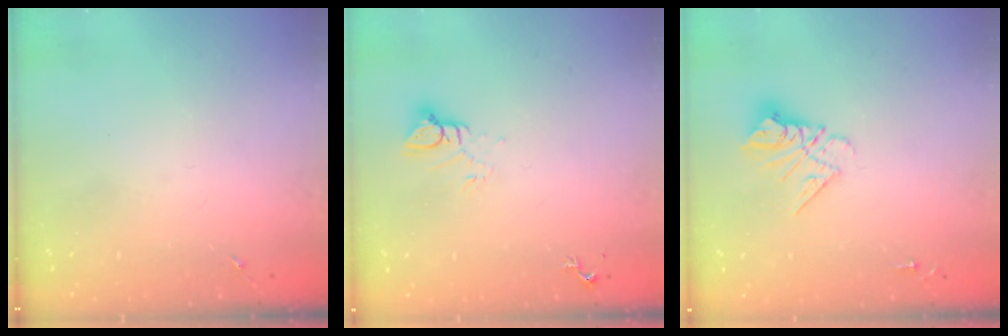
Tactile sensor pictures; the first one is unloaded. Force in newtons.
{"total": 5.6, "press": 5.6, "slide": 0.4}
{"total": 9.8, "press": 9.7, "slide": 0.8}